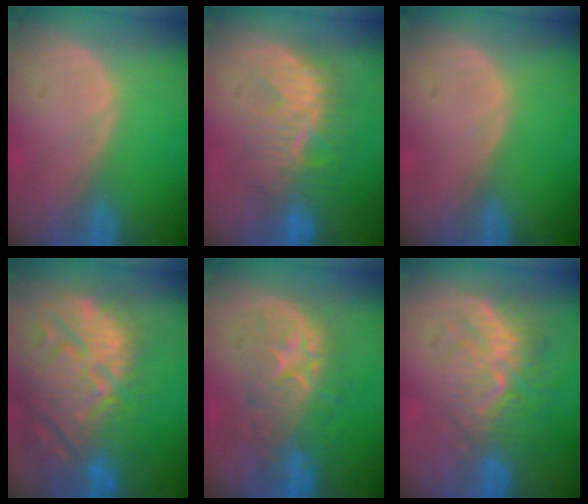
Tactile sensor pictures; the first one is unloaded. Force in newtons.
{"total": 8.3, "press": 7.9, "slide": 2.3}
{"total": 0.0}
{"total": 15.3, "press": 13.0, "slide": 7.9}
{"total": 8.7, "press": 8.7, "slide": 0.9}
{"total": 9.6, "press": 8.6, "slide": 4.4}